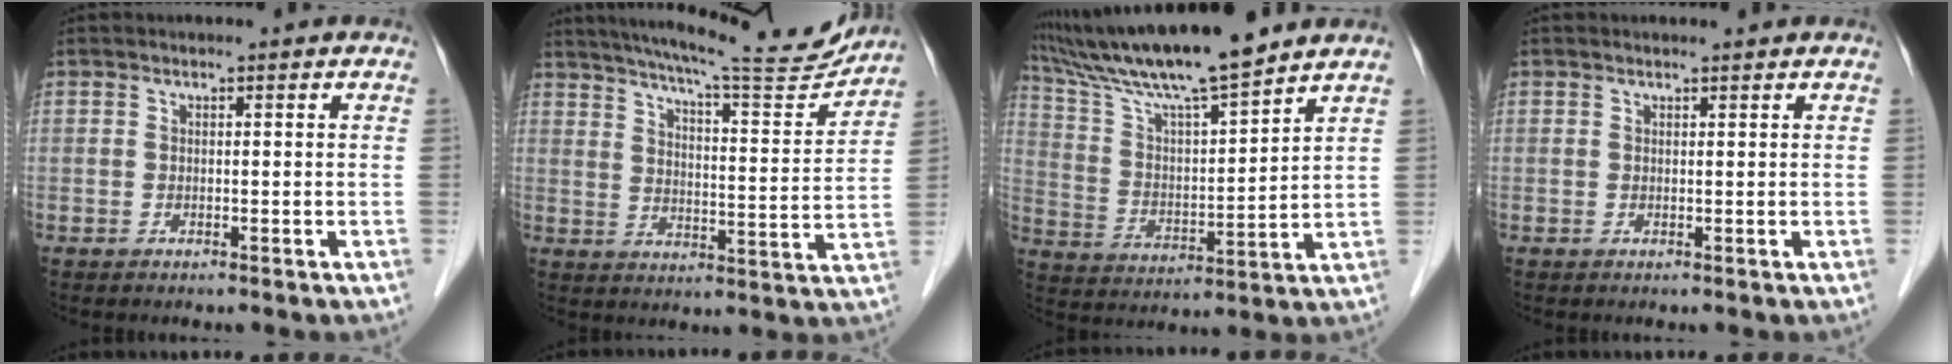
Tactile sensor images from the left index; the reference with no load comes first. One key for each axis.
{"total": 18.4, "fx": 16.8, "fy": 0.8, "fz": 7.4, "tx": -0.119, "ty": -0.031, "tz": 0.227}
{"total": 15.7, "fx": 13.5, "fy": -0.2, "fz": 8.0, "tx": -0.149, "ty": 0.007, "tz": 0.243}
{"total": 0.7, "fx": 0.7, "fy": 0.0, "fz": 0.1, "tx": -0.008, "ty": -0.001, "tz": 0.011}